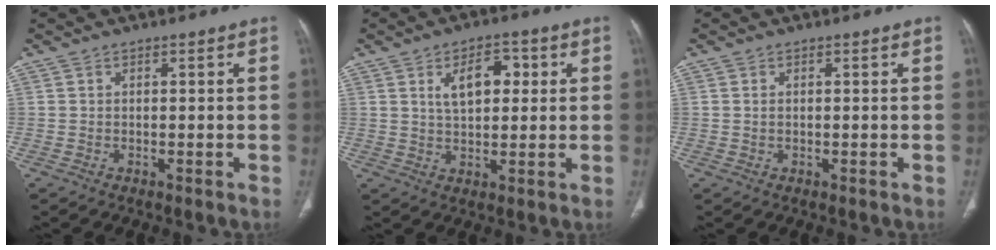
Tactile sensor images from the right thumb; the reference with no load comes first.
{"total": 7.7, "force": [2.2, 4.3, 6.0], "torque": [-0.073, 0.002, 0.037]}
{"total": 0.6, "force": [0.1, 0.4, 0.5], "torque": [-0.013, 0.000, 0.004]}